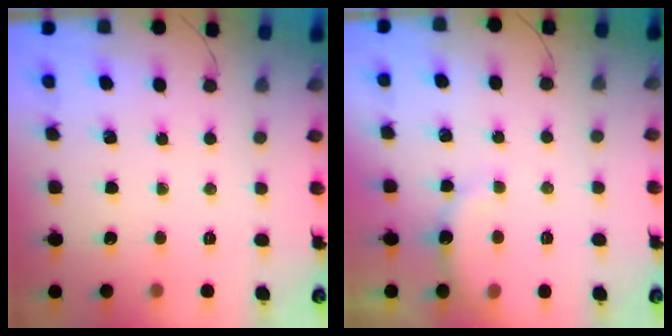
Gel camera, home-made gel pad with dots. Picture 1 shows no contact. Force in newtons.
{"total": 4.7, "press": 4.6, "slide": 1.1}